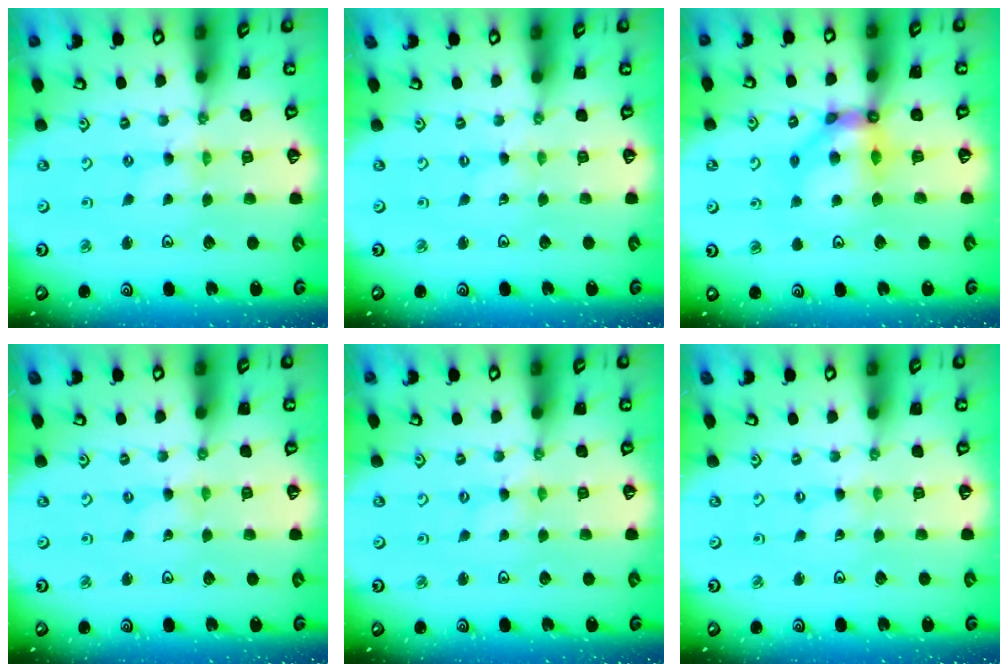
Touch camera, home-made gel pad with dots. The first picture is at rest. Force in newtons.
{"total": 0.0}
{"total": 10.9, "press": 10.8, "slide": 1.0}
{"total": 0.0}
{"total": 0.0}
{"total": 0.0}